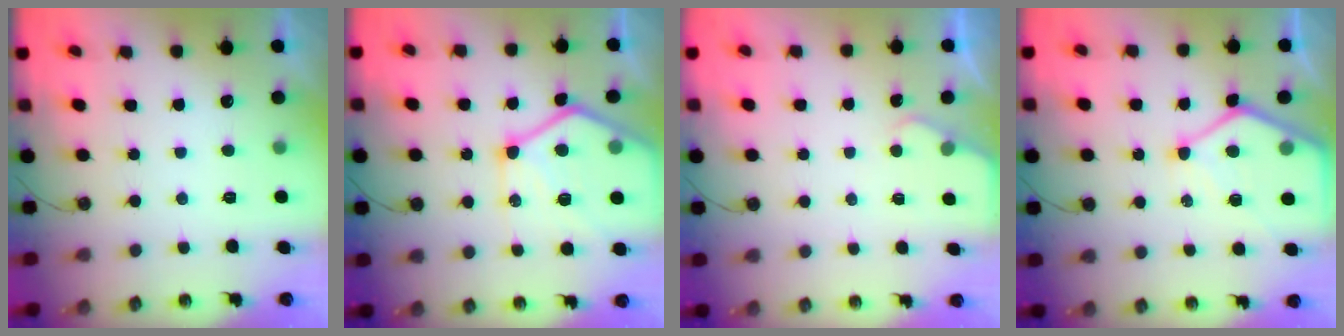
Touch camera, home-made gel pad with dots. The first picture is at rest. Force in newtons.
{"total": 19.6, "press": 19.5, "slide": 1.9}
{"total": 3.2, "press": 3.1, "slide": 0.3}
{"total": 12.2, "press": 12.1, "slide": 1.1}